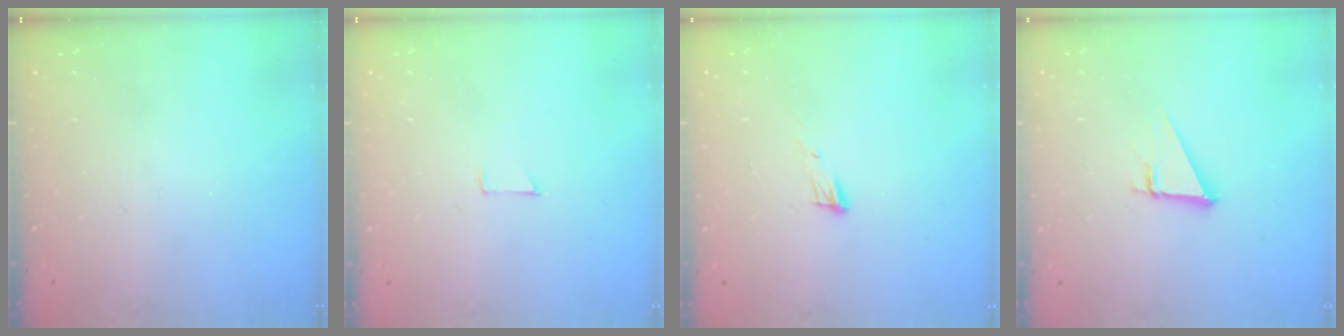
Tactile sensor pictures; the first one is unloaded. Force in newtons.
{"total": 3.8, "press": 3.8, "slide": 0.3}
{"total": 4.8, "press": 4.8, "slide": 0.6}
{"total": 3.6, "press": 3.6, "slide": 0.3}